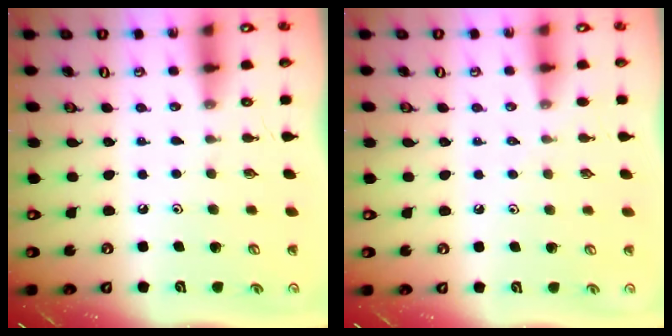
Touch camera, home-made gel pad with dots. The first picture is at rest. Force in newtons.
{"total": 2.6, "press": 2.6, "slide": 0.4}